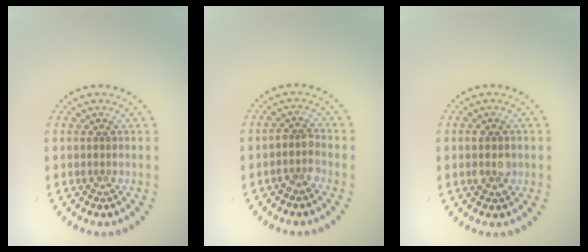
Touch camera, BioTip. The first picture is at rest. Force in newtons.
{"total": 1.6, "press": 1.4, "slide": 0.8}
{"total": 2.4, "press": 2.4, "slide": 0.1}